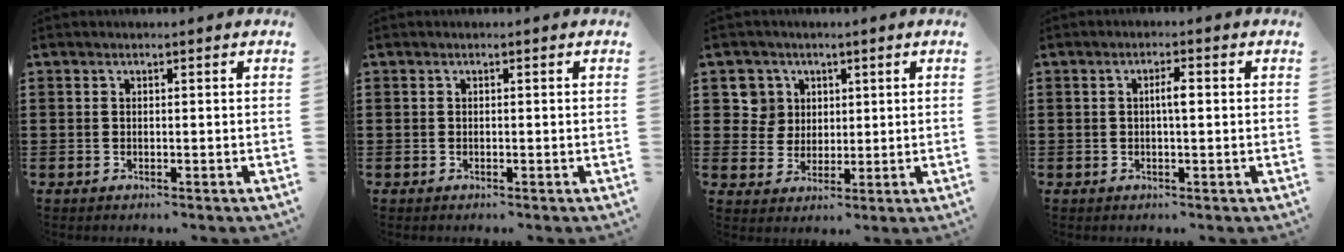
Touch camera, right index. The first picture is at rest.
{"total": 0.0}
{"total": 5.4, "force": [2.1, 5.0, 0.4], "torque": [-0.029, 0.014, 0.037]}
{"total": 2.4, "force": [0.1, 0.5, 2.4], "torque": [-0.046, 0.000, 0.001]}